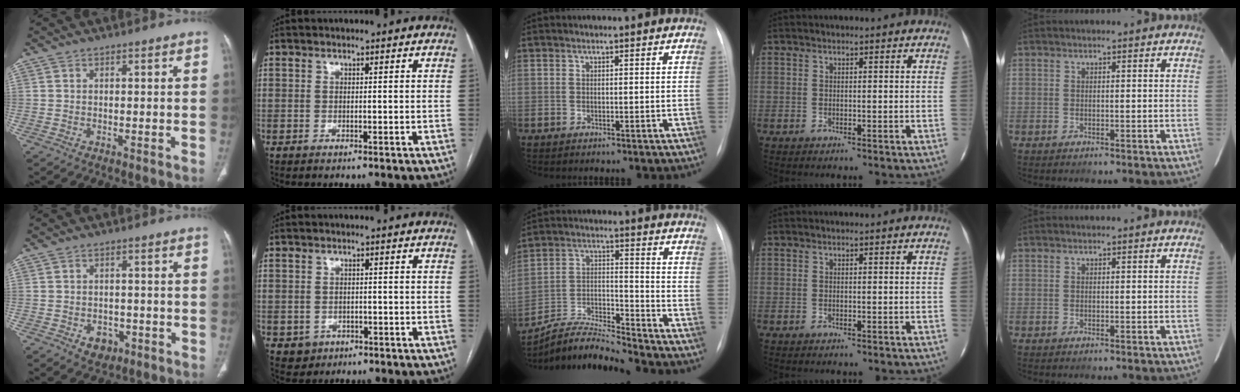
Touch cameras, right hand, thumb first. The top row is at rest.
{"thumb": {"total": 4.1, "force": [-1.8, 3.1, 2.0], "torque": [-0.012, 0.010, -0.016]}, "index": {"total": 2.9, "force": [-1.1, 2.6, 0.3], "torque": [0.000, 0.008, -0.009]}, "middle": {"total": 9.3, "force": [-9.2, -1.0, 1.4], "torque": [-0.033, 0.017, -0.169]}}